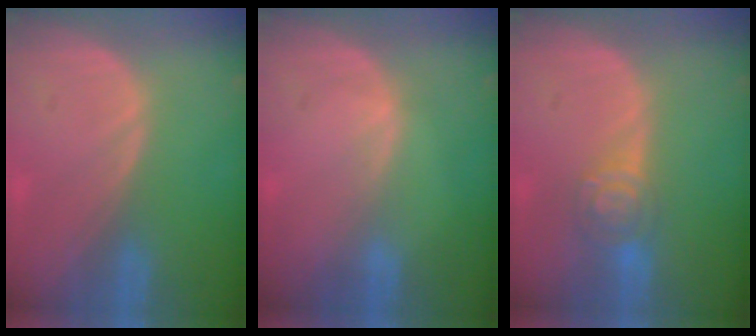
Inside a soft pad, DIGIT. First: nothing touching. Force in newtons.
{"total": 0.6, "press": 0.5, "slide": 0.2}
{"total": 4.6, "press": 4.5, "slide": 0.9}